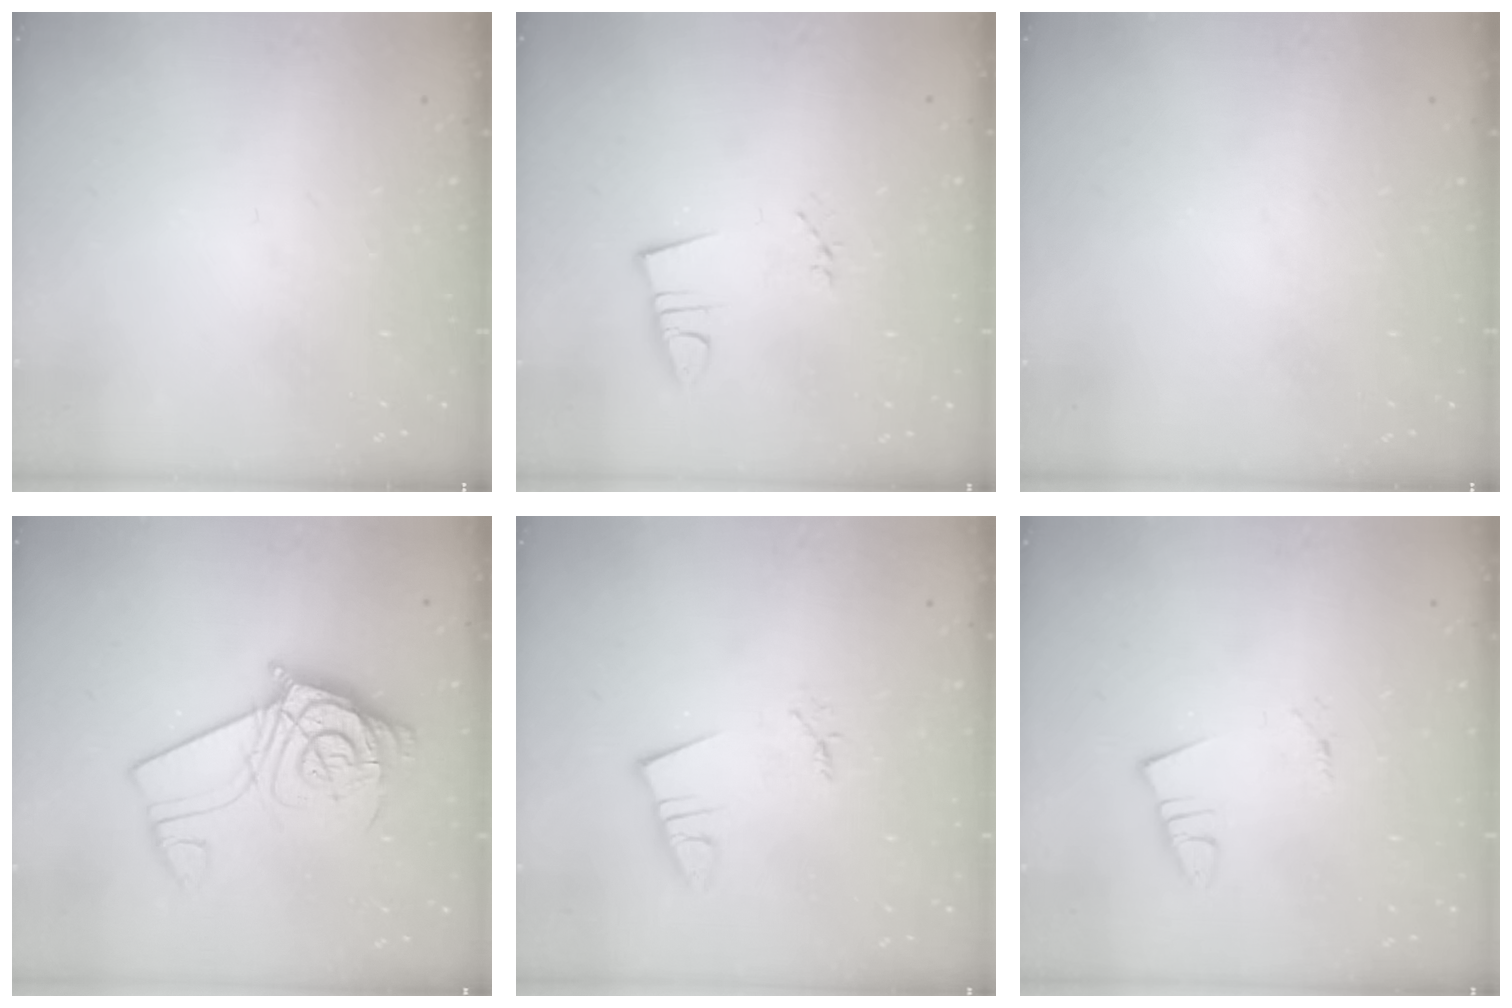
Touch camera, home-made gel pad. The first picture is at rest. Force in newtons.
{"total": 2.9, "press": 1.4, "slide": 2.5}
{"total": 0.0}
{"total": 13.5, "press": 13.4, "slide": 1.4}
{"total": 2.0, "press": 2.0, "slide": 0.2}
{"total": 1.2, "press": 1.2, "slide": 0.1}